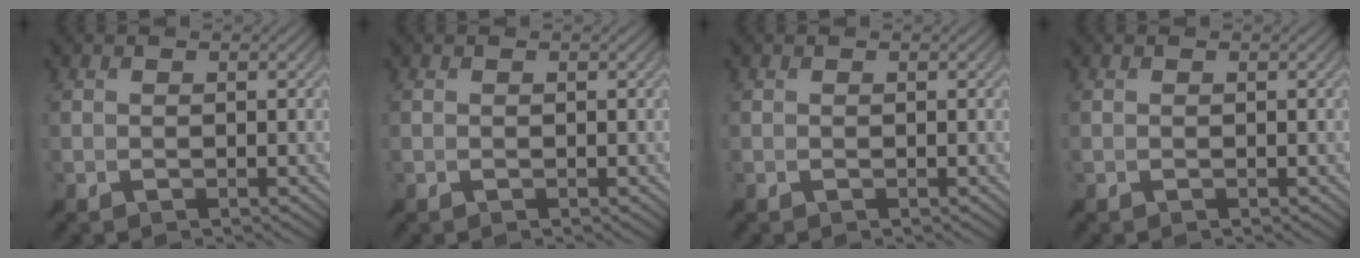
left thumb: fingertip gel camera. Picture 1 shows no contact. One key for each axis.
{"total": 0.0}
{"total": 0.0}
{"total": 0.0}